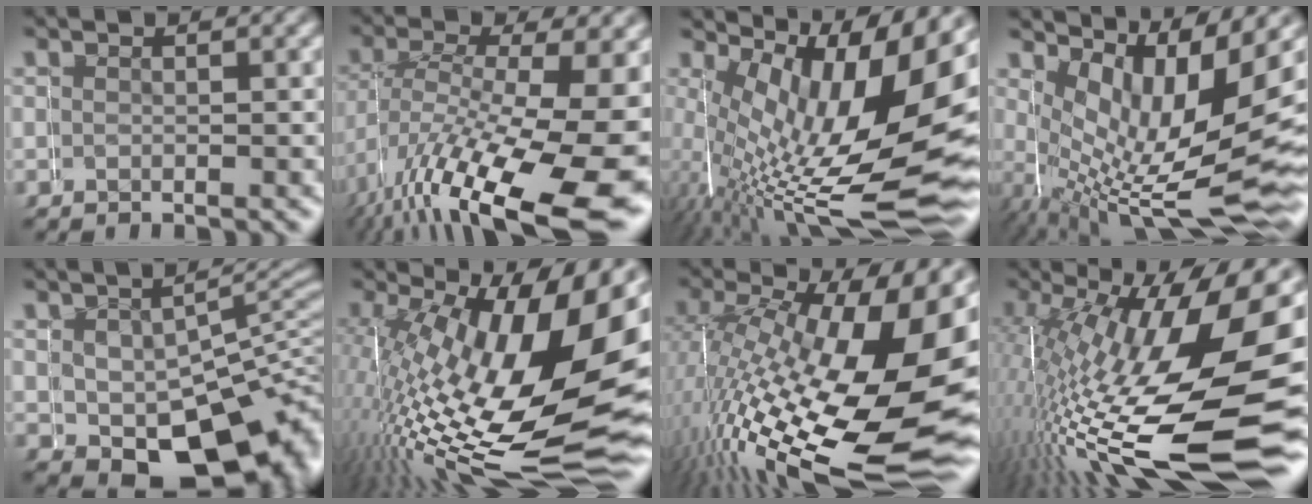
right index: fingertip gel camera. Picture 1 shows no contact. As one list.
[{"total": 12.8, "force": [-4.8, 5.5, 10.5], "torque": [-0.203, -0.067, -0.027]}, {"total": 13.9, "force": [0.5, 4.8, 13.0], "torque": [-0.210, -0.031, 0.035]}, {"total": 9.4, "force": [0.0, 3.5, 8.8], "torque": [-0.164, -0.051, 0.028]}, {"total": 11.4, "force": [-3.4, 6.8, 8.5], "torque": [-0.107, -0.052, -0.018]}, {"total": 15.8, "force": [-1.8, 5.8, 14.6], "torque": [-0.235, -0.042, 0.008]}, {"total": 17.4, "force": [-2.0, 7.0, 15.8], "torque": [-0.268, -0.053, 0.009]}, {"total": 17.2, "force": [-3.3, 6.1, 15.7], "torque": [-0.251, -0.037, -0.016]}]